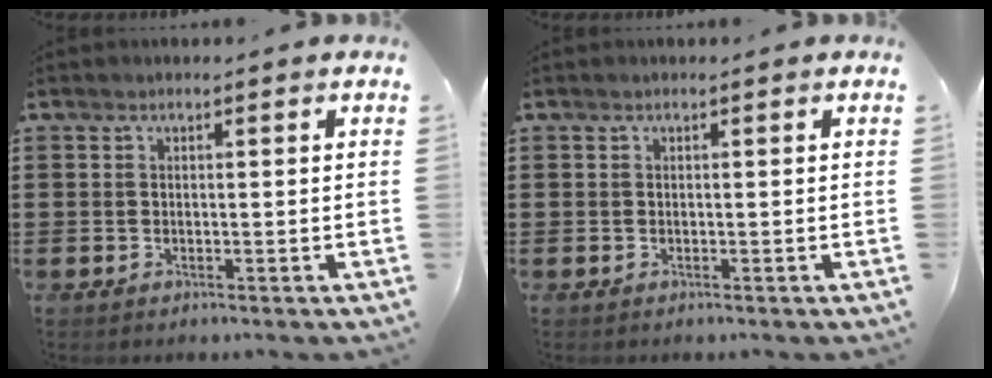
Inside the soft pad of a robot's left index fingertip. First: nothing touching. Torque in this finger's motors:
{"motor_torque": [0.00, 0.00, 0.00, 0.00]}